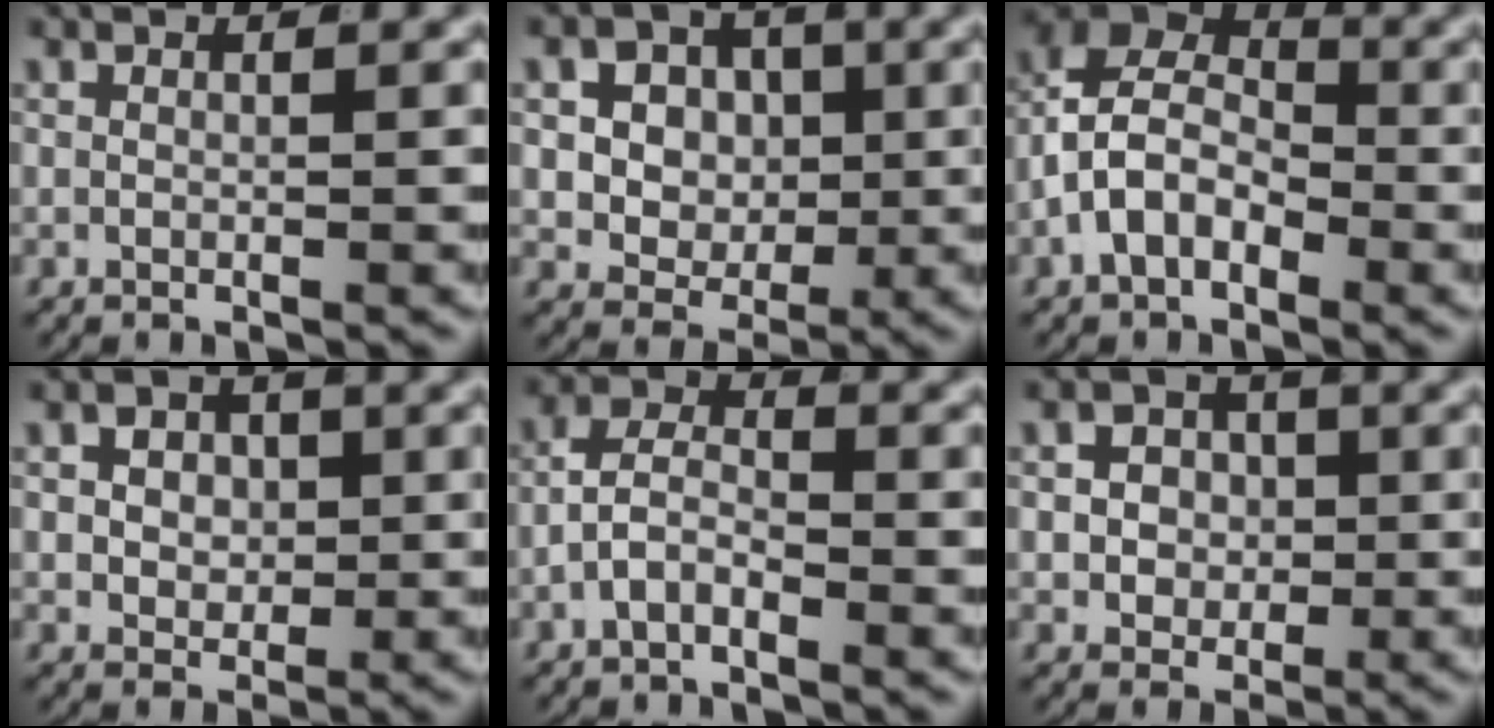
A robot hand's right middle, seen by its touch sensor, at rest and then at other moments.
{"total": 7.8, "force": [-0.5, 7.0, 3.3], "torque": [-0.066, -0.020, -0.012]}
{"total": 9.4, "force": [0.4, 7.3, 5.9], "torque": [-0.108, 0.001, -0.012]}
{"total": 3.3, "force": [0.0, 2.8, 1.7], "torque": [-0.023, -0.015, 0.007]}
{"total": 2.9, "force": [-1.4, 1.8, 1.9], "torque": [-0.027, -0.004, -0.031]}
{"total": 4.3, "force": [-0.4, 3.8, 1.9], "torque": [-0.024, -0.010, -0.006]}